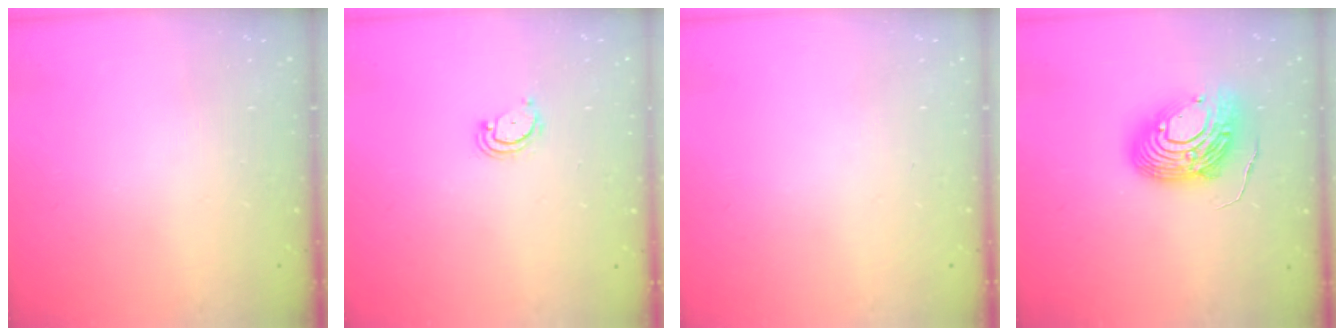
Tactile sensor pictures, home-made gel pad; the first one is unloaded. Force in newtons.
{"total": 3.2, "press": 3.2, "slide": 0.3}
{"total": 0.0}
{"total": 14.4, "press": 14.4, "slide": 1.1}